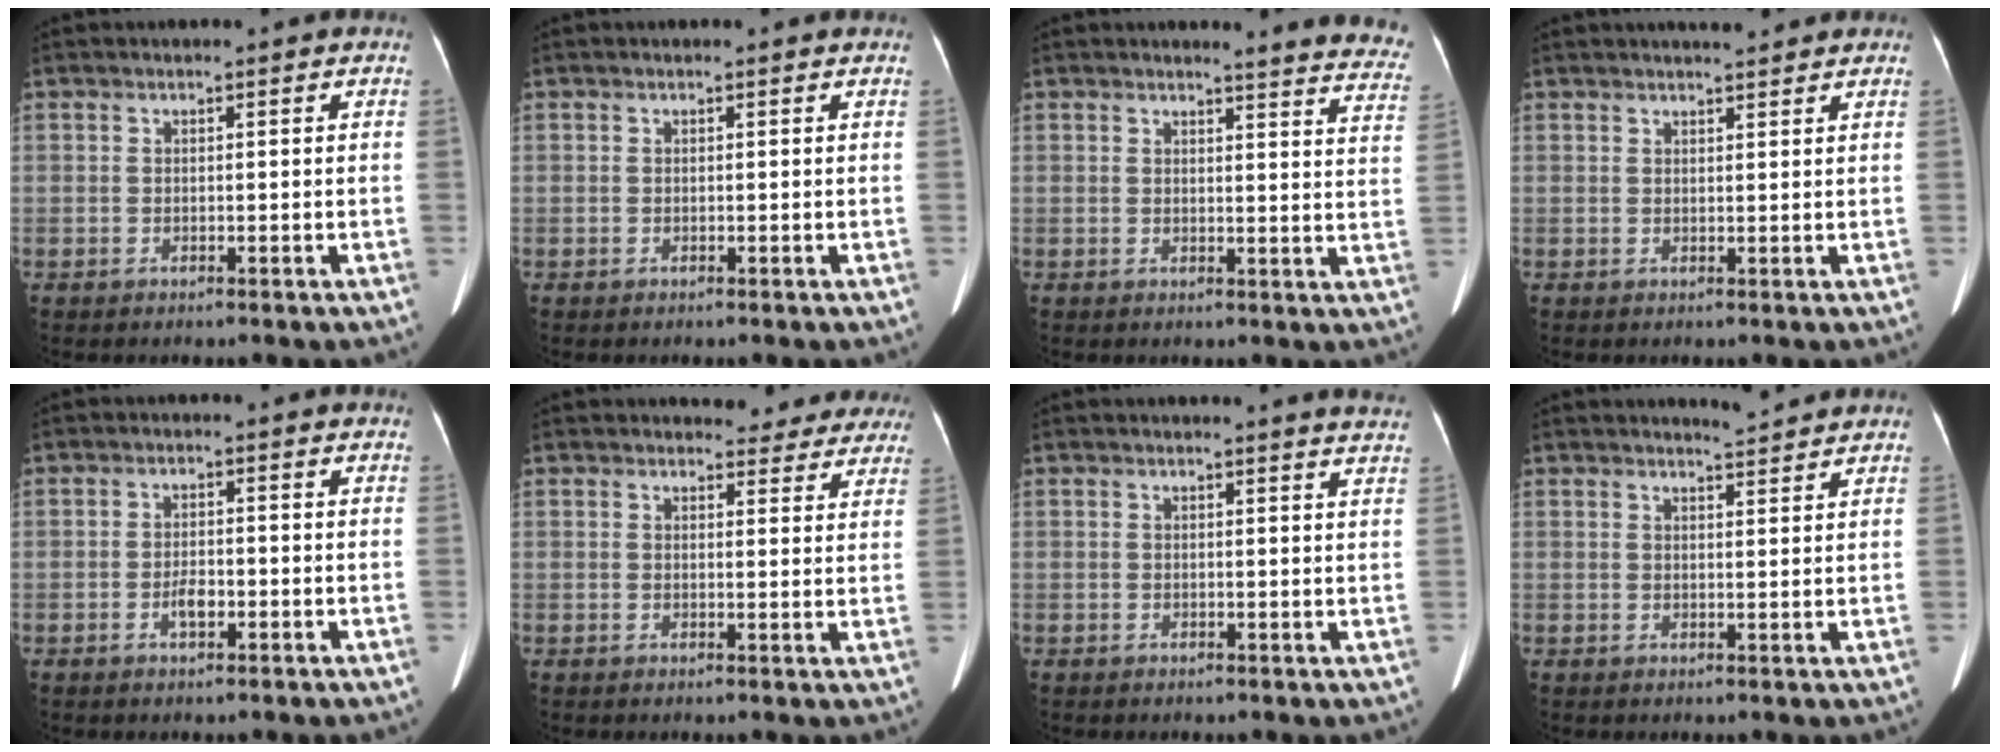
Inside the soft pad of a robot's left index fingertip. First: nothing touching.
{"total": 0.0}
{"total": 12.9, "force": [12.6, 1.0, 2.9], "torque": [-0.003, -0.091, 0.101]}
{"total": 4.0, "force": [3.6, 0.6, 1.5], "torque": [-0.021, 0.014, 0.048]}
{"total": 2.5, "force": [-1.3, 0.8, 2.0], "torque": [-0.036, 0.003, -0.022]}
{"total": 8.1, "force": [7.6, 2.7, 0.8], "torque": [0.022, -0.008, 0.065]}
{"total": 4.7, "force": [4.5, -0.3, 1.3], "torque": [-0.014, -0.012, 0.025]}
{"total": 2.7, "force": [2.7, -0.2, 0.3], "torque": [-0.011, -0.004, 0.042]}